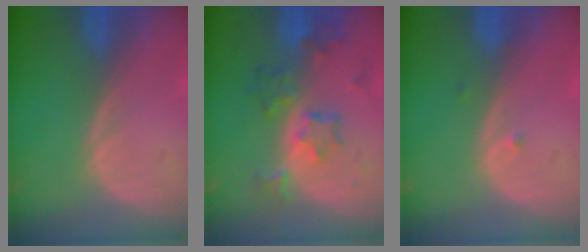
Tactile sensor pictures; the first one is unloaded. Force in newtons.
{"total": 7.3, "press": 6.5, "slide": 3.5}
{"total": 0.9, "press": 0.7, "slide": 0.5}